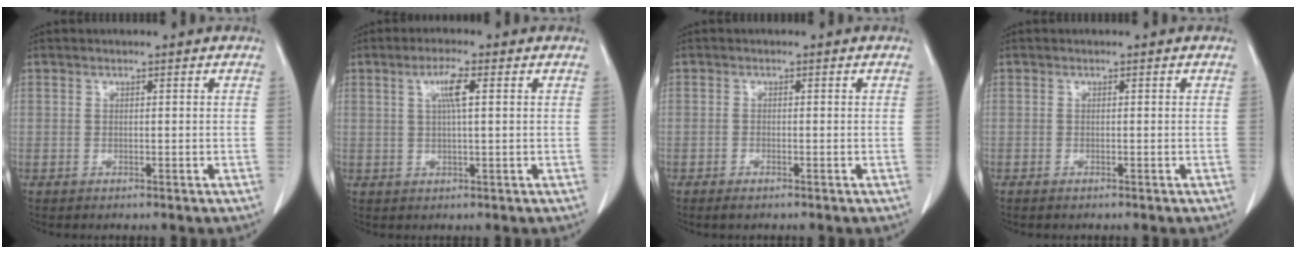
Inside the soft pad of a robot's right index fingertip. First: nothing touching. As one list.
[{"total": 3.9, "force": [1.2, 0.2, 3.7], "torque": [-0.070, 0.004, 0.022]}, {"total": 1.4, "force": [-1.0, 0.3, 0.9], "torque": [-0.016, -0.002, -0.014]}, {"total": 0.6, "force": [-0.5, 0.1, 0.4], "torque": [-0.011, -0.001, -0.008]}]